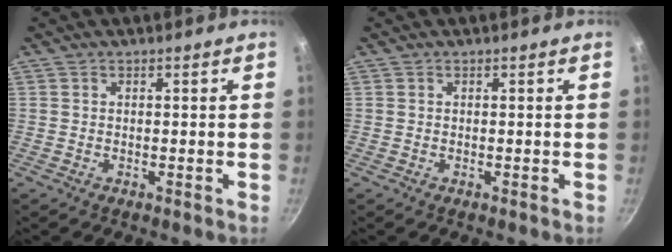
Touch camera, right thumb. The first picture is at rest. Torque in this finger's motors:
{"motor_torque": [-0.04, 0.05, 0.00, 0.00, 0.00]}